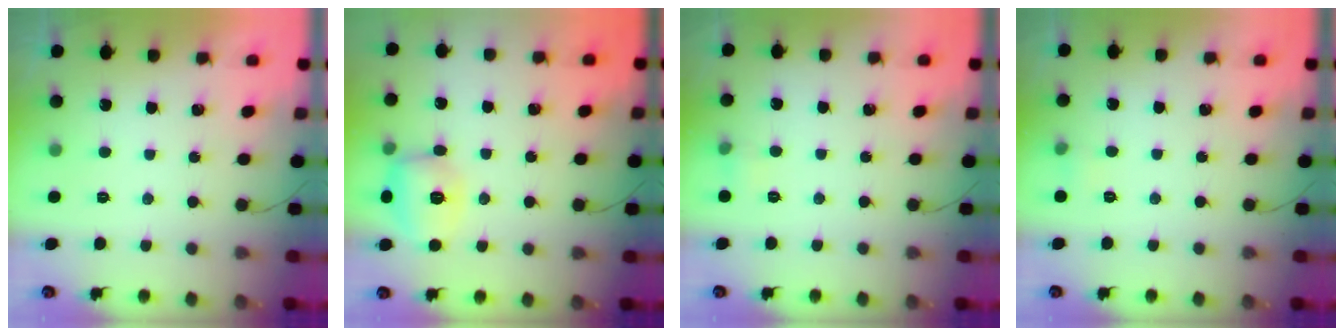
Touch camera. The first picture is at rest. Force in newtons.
{"total": 10.4, "press": 10.2, "slide": 1.7}
{"total": 4.1, "press": 3.9, "slide": 1.3}
{"total": 3.7, "press": 3.4, "slide": 1.5}